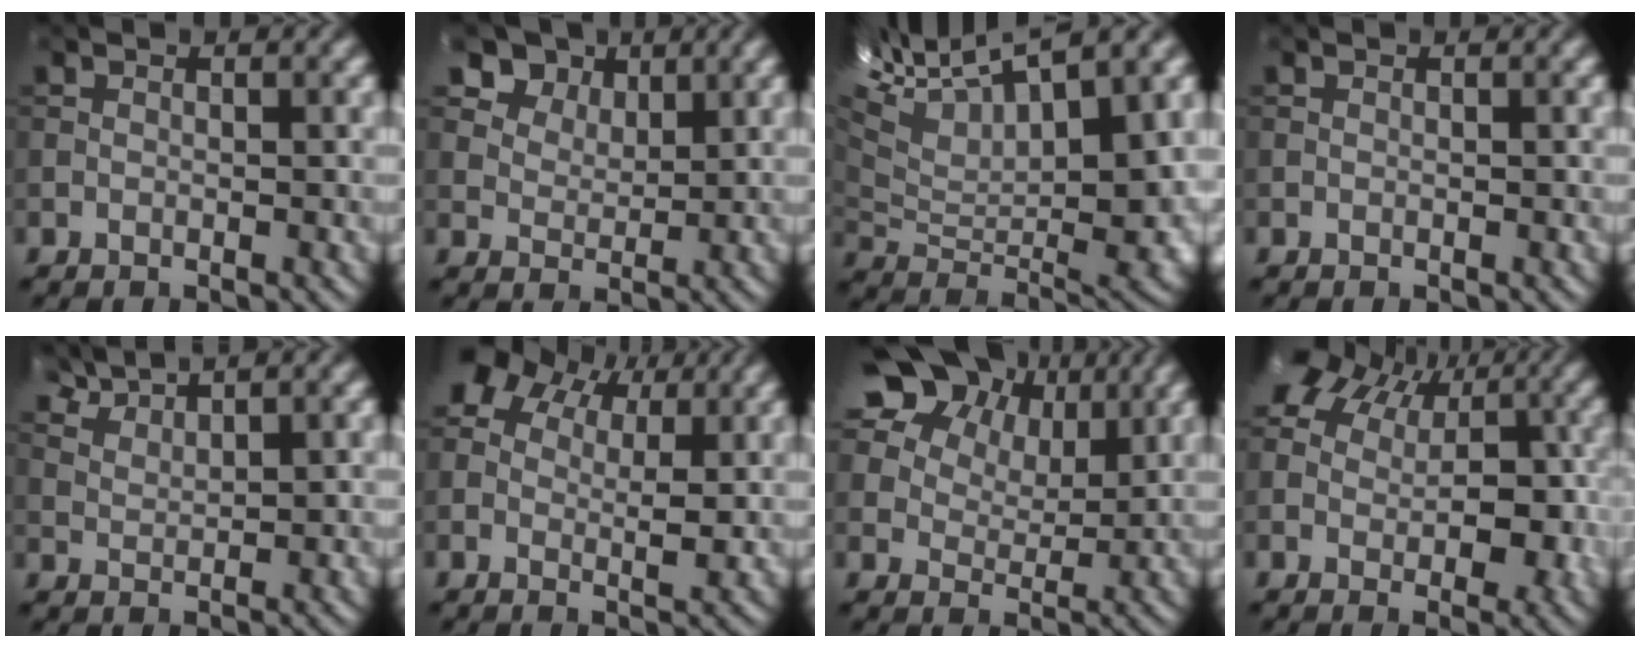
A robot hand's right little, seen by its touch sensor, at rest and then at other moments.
{"total": 7.0, "force": [4.8, 4.2, 2.8], "torque": [-0.074, -0.009, 0.084]}
{"total": 15.5, "force": [7.9, 6.1, 11.8], "torque": [-0.241, 0.023, 0.151]}
{"total": 0.0}
{"total": 3.5, "force": [3.1, 0.7, 1.5], "torque": [-0.037, 0.008, 0.063]}
{"total": 6.1, "force": [3.2, 3.7, 3.5], "torque": [-0.060, 0.006, 0.048]}
{"total": 17.1, "force": [10.4, 10.9, 8.1], "torque": [-0.192, 0.041, 0.203]}
{"total": 10.5, "force": [2.0, 7.4, 7.2], "torque": [-0.095, 0.007, 0.036]}